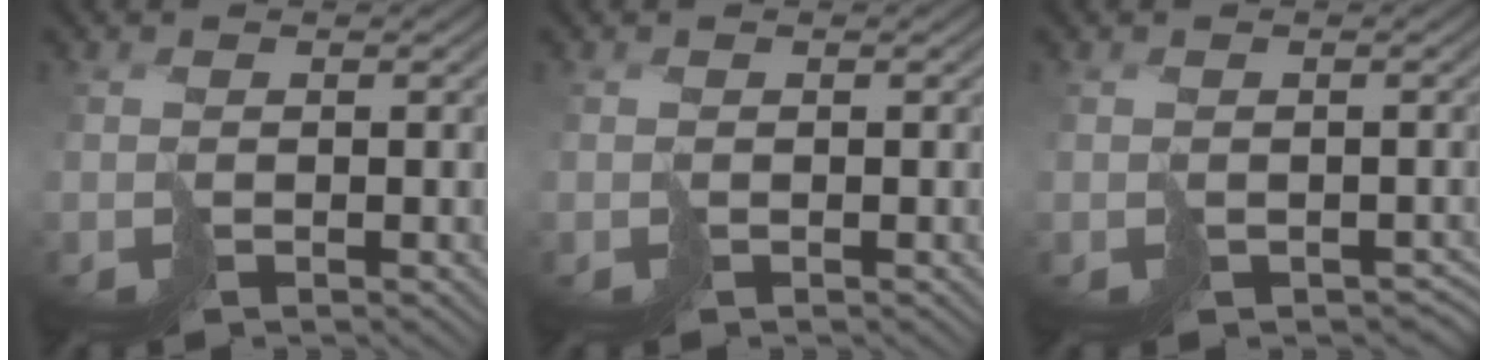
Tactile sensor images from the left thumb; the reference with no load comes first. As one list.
[{"total": 0.0}, {"total": 2.6, "force": [-1.4, 1.7, 1.4], "torque": [-0.016, -0.014, -0.010]}]